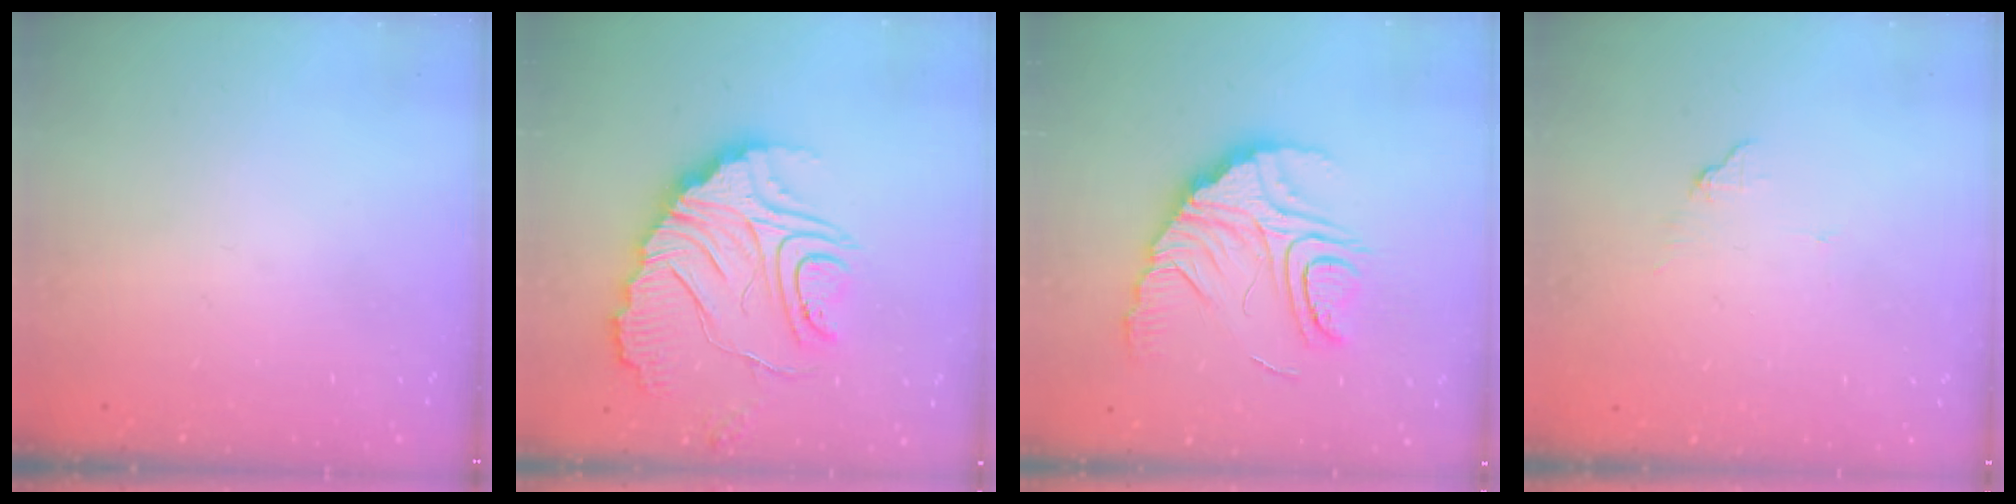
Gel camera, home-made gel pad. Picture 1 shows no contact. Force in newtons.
{"total": 18.9, "press": 18.8, "slide": 1.8}
{"total": 15.5, "press": 15.4, "slide": 1.4}
{"total": 5.9, "press": 5.9, "slide": 0.3}